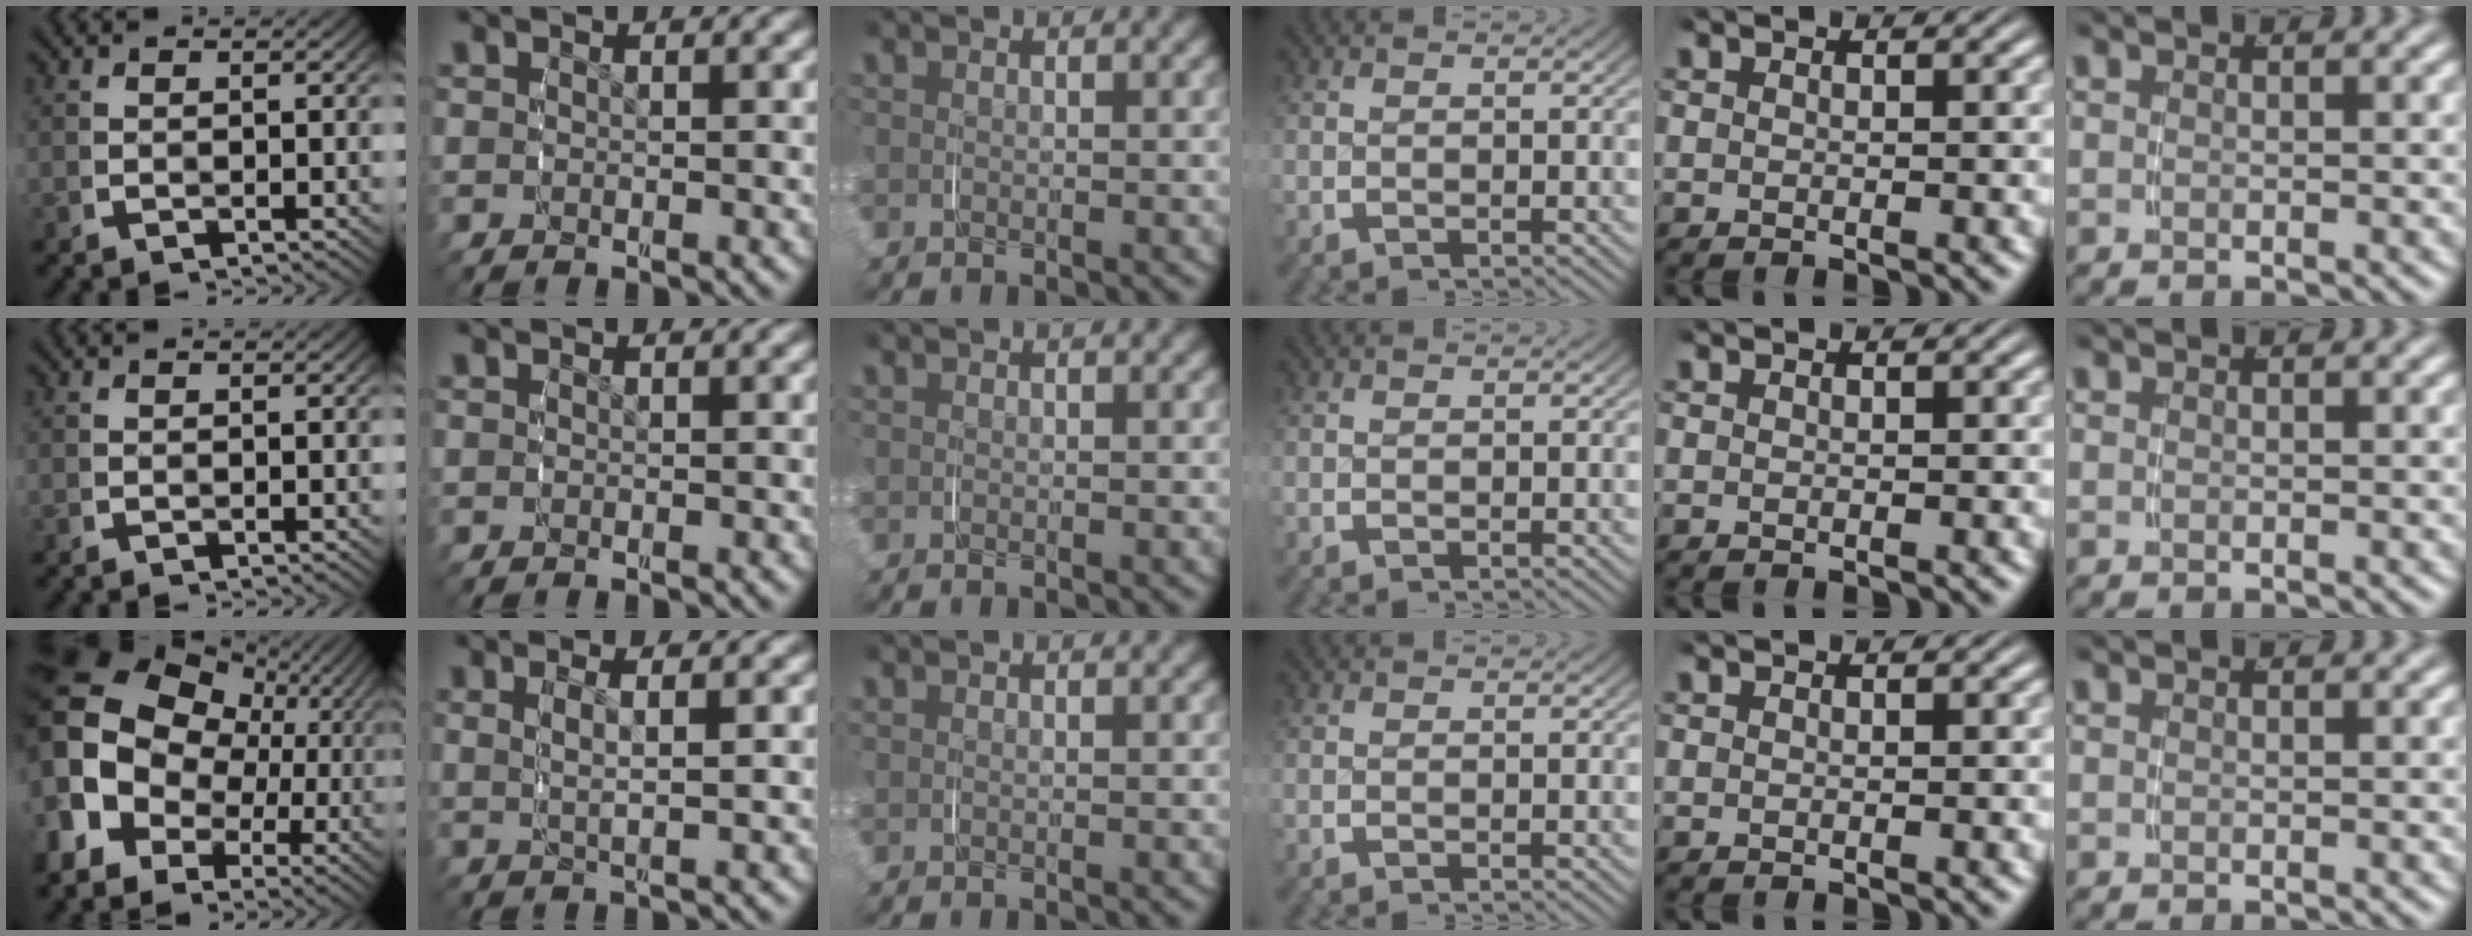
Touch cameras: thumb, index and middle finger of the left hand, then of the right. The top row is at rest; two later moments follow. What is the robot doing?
{"motion": "grasp_and_lifting", "object": "napkin"}